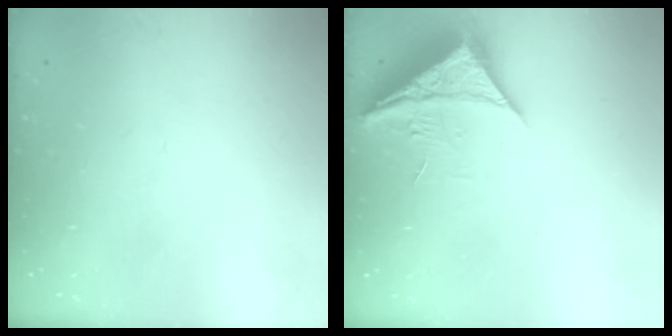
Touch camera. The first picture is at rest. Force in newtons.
{"total": 9.4, "press": 9.3, "slide": 1.0}